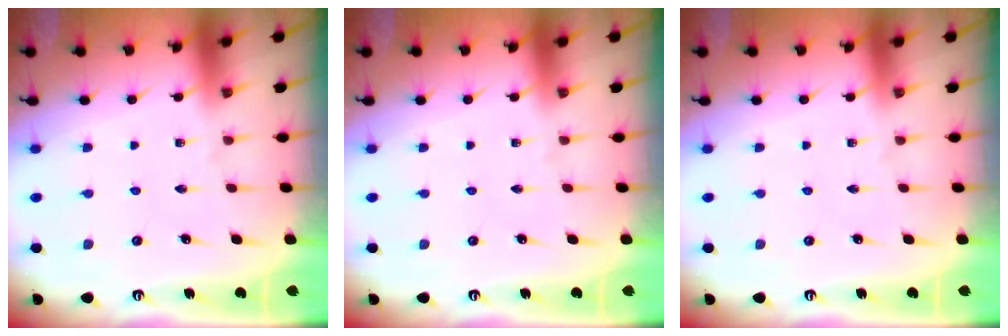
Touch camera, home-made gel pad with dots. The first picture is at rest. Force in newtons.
{"total": 0.0}
{"total": 0.0}